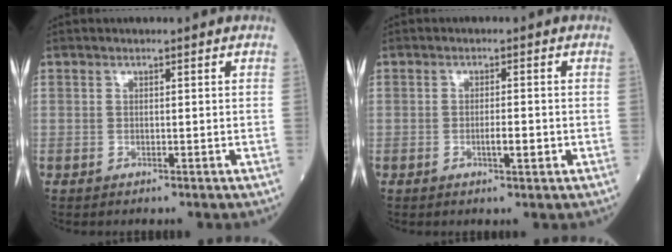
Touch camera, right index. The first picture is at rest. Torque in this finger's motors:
{"motor_torque": [0.25, 0.01, 0.12, 0.05]}